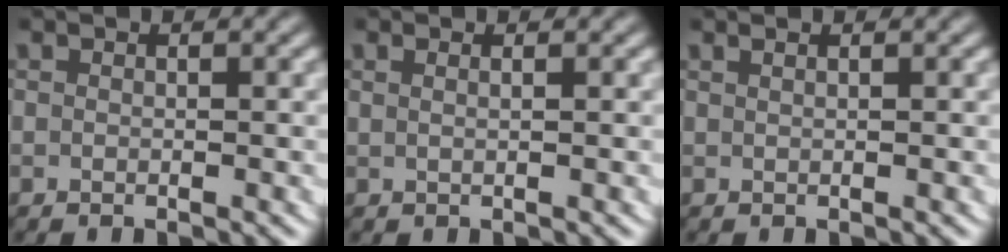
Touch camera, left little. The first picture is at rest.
{"total": 0.9, "force": [0.3, -0.4, 0.7], "torque": [-0.010, -0.001, 0.010]}
{"total": 0.9, "force": [0.6, -0.3, 0.5], "torque": [-0.006, 0.003, 0.012]}